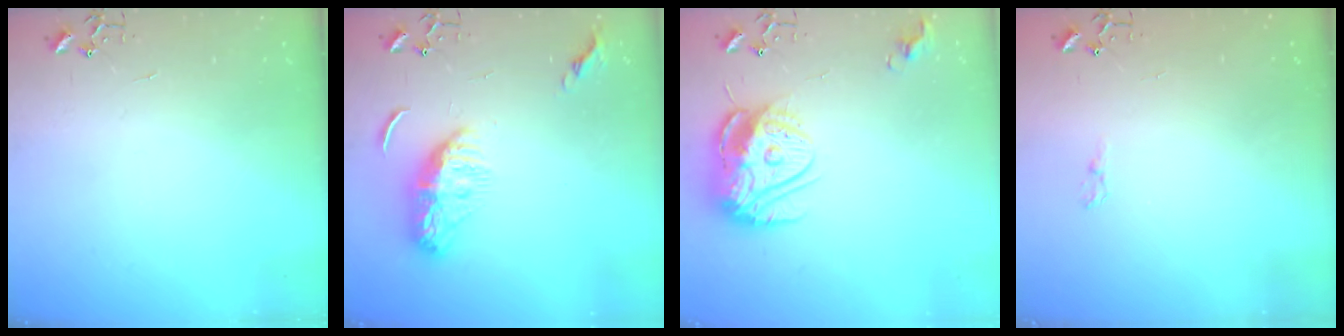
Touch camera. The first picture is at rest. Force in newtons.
{"total": 10.0, "press": 10.0, "slide": 1.0}
{"total": 15.9, "press": 15.8, "slide": 1.6}
{"total": 4.7, "press": 4.7, "slide": 0.6}